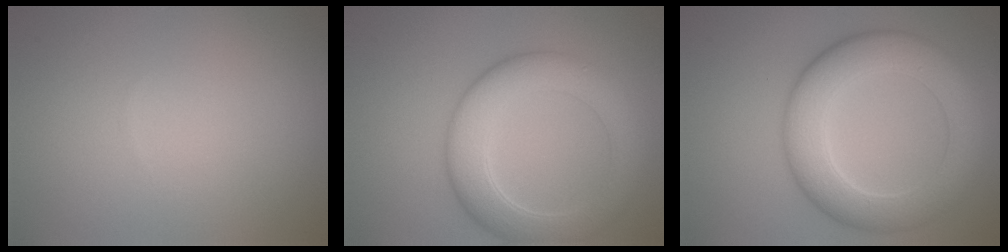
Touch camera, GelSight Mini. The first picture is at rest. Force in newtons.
{"total": 6.2, "press": 6.2, "slide": 0.4}
{"total": 7.6, "press": 7.6, "slide": 0.2}